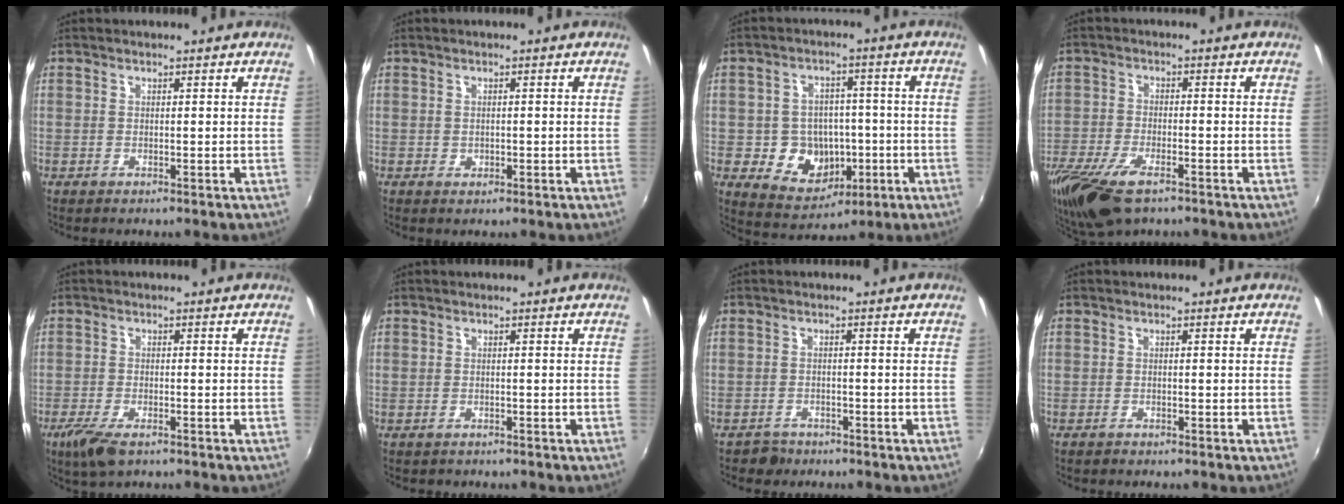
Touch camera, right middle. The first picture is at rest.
{"total": 1.0, "force": [-0.2, 0.8, 0.4], "torque": [-0.004, -0.002, -0.004]}
{"total": 11.4, "force": [-2.9, 9.8, 5.2], "torque": [-0.126, 0.015, -0.025]}
{"total": 13.7, "force": [-8.7, 5.6, 9.0], "torque": [-0.214, -0.049, -0.162]}
{"total": 5.8, "force": [-3.8, 2.0, 3.9], "torque": [-0.097, -0.021, -0.071]}
{"total": 1.0, "force": [-0.6, 0.8, -0.1], "torque": [-0.001, 0.001, -0.009]}
{"total": 2.6, "force": [-2.0, 1.7, 0.1], "torque": [-0.012, 0.002, -0.036]}
{"total": 0.8, "force": [-0.7, 0.4, 0.1], "torque": [-0.005, -0.003, -0.015]}